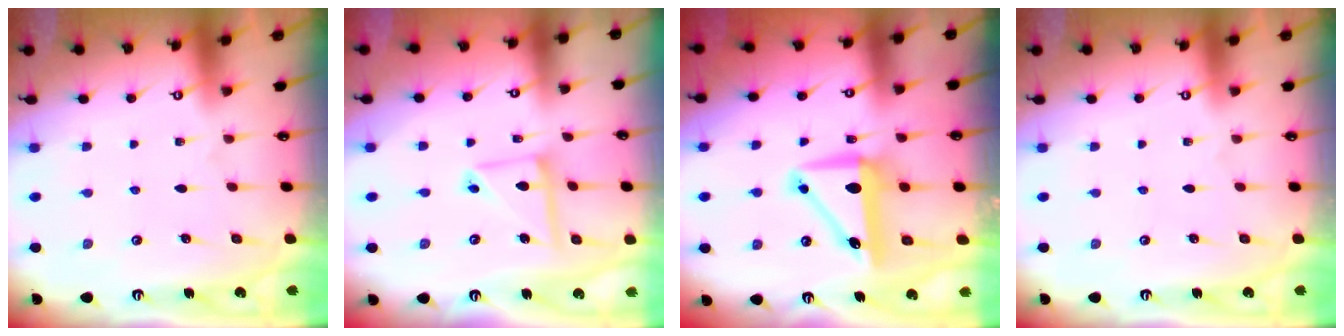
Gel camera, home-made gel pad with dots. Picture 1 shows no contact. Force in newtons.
{"total": 10.1, "press": 10.1, "slide": 1.0}
{"total": 9.2, "press": 9.0, "slide": 1.8}
{"total": 0.0}